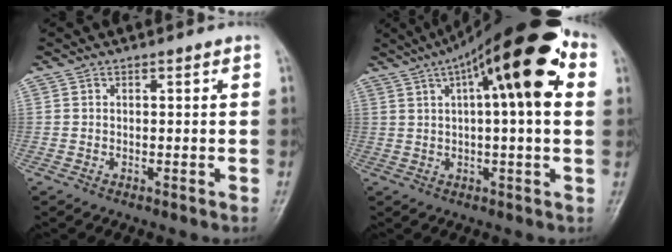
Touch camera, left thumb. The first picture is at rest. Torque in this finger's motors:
{"motor_torque": [0.04, 1.55, 2.29, -0.48, 0.53]}